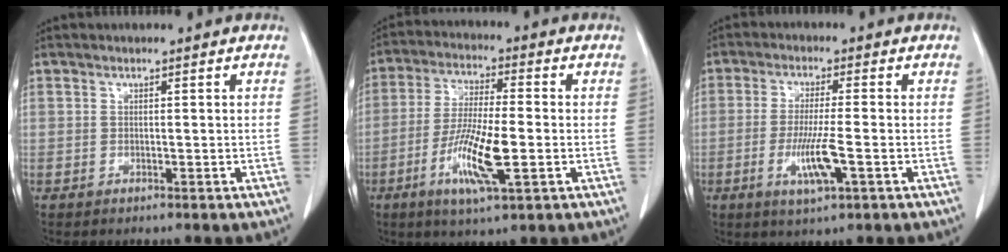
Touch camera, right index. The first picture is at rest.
{"total": 11.0, "force": [-3.4, 1.4, 10.4], "torque": [-0.203, -0.013, -0.063]}
{"total": 6.8, "force": [-2.2, 0.3, 6.4], "torque": [-0.125, -0.015, -0.037]}